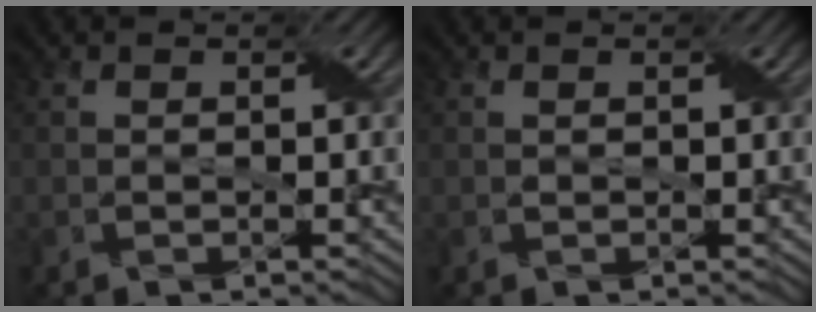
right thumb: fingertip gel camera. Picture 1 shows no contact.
{"total": 0.0}